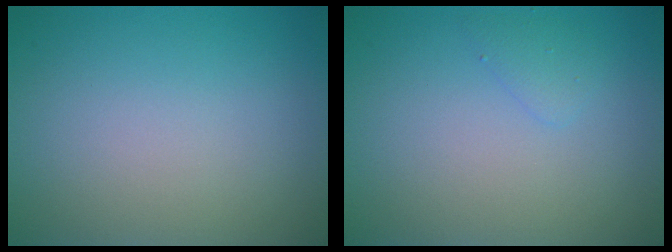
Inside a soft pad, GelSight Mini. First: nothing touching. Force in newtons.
{"total": 1.0, "press": 1.0, "slide": 0.1}